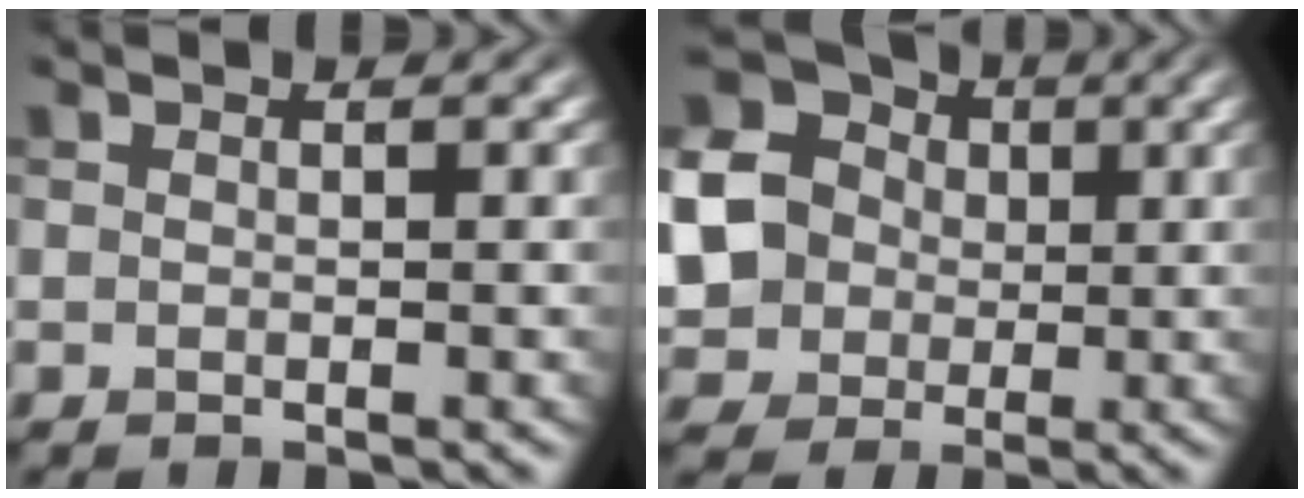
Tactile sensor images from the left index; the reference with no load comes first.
{"total": 14.8, "force": [0.6, 13.9, 5.2], "torque": [-0.171, 0.003, -0.004]}